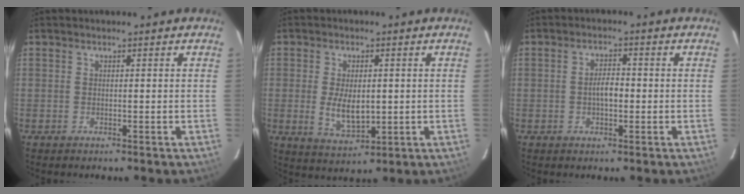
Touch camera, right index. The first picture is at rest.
{"total": 7.3, "force": [-0.4, 3.9, 6.2], "torque": [-0.119, -0.011, 0.002]}
{"total": 3.4, "force": [-0.5, 1.6, 3.0], "torque": [-0.055, 0.006, -0.007]}